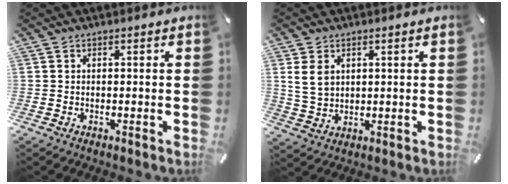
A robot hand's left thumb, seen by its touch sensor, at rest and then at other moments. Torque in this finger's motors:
{"motor_torque": [0.45, 0.28, 0.74, -0.27, 0.03]}